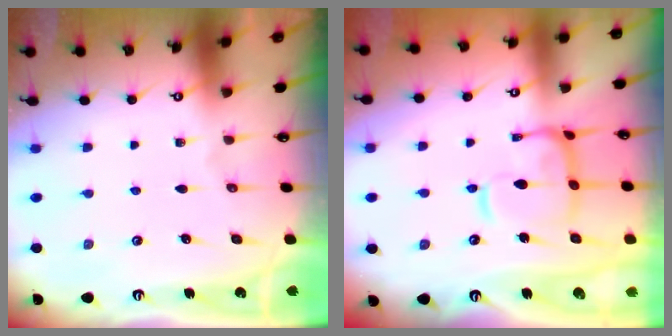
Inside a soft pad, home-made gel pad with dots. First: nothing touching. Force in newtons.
{"total": 8.2, "press": 8.1, "slide": 1.1}